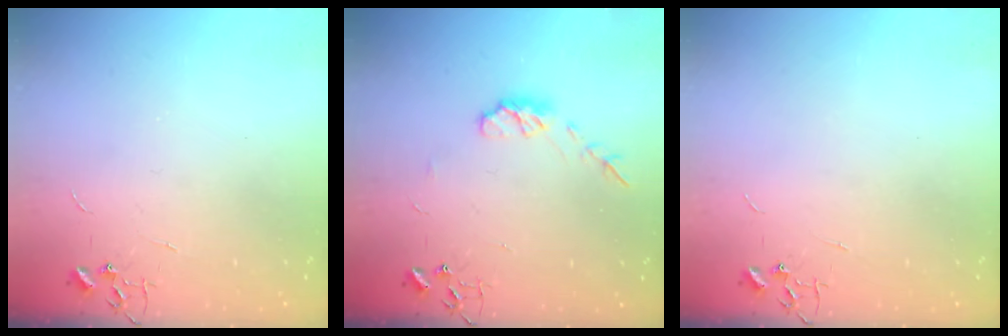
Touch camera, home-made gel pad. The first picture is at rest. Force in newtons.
{"total": 6.9, "press": 6.9, "slide": 0.4}
{"total": 0.0}